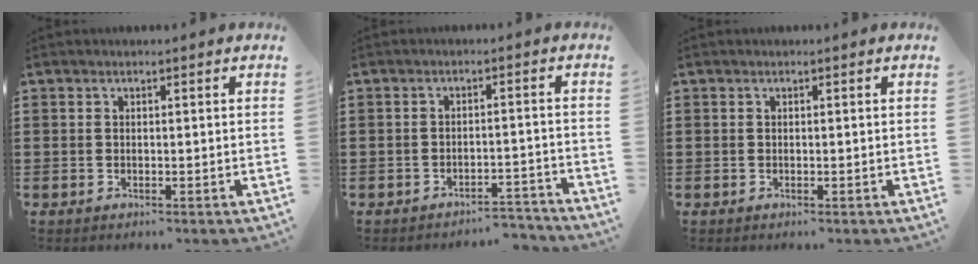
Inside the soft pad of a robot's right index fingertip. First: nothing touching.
{"total": 3.3, "force": [-3.2, 0.2, 0.6], "torque": [-0.015, 0.001, -0.068]}
{"total": 0.0}